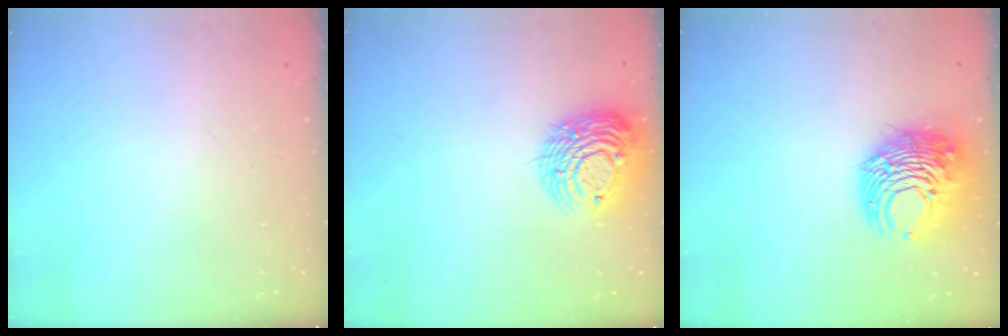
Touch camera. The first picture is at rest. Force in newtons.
{"total": 12.4, "press": 12.3, "slide": 1.3}
{"total": 12.3, "press": 12.2, "slide": 1.7}